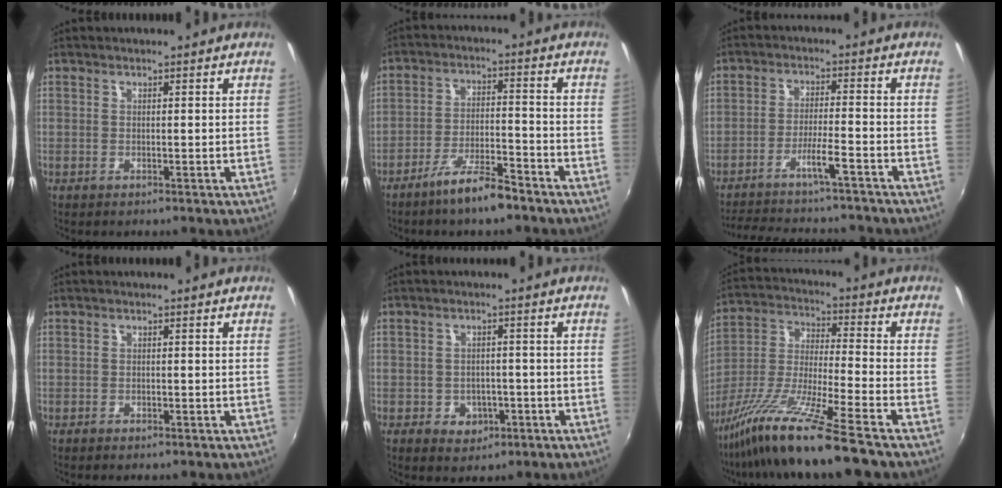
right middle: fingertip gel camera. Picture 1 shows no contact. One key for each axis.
{"total": 8.1, "fx": -6.4, "fy": 1.5, "fz": 4.9, "tx": -0.100, "ty": 0.000, "tz": -0.107}
{"total": 14.2, "fx": -12.7, "fy": 1.1, "fz": 6.1, "tx": -0.128, "ty": 0.002, "tz": -0.197}
{"total": 1.4, "fx": -1.1, "fy": 0.6, "fz": 0.6, "tx": -0.013, "ty": -0.006, "tz": -0.019}
{"total": 5.4, "fx": -2.2, "fy": 4.4, "fz": 2.1, "tx": -0.052, "ty": 0.004, "tz": -0.018}
{"total": 17.5, "fx": -13.1, "fy": -0.7, "fz": 11.6, "tx": -0.235, "ty": -0.030, "tz": -0.246}